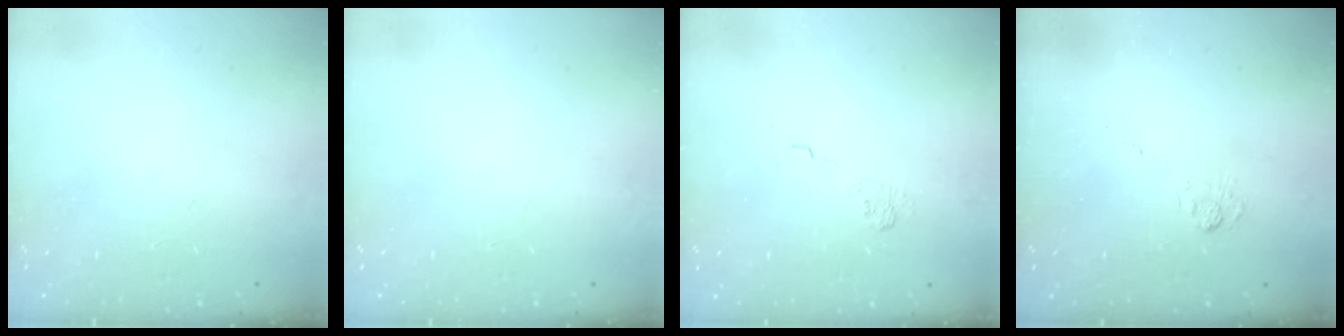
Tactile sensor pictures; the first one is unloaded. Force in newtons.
{"total": 0.0}
{"total": 5.2, "press": 5.1, "slide": 0.9}
{"total": 3.8, "press": 3.5, "slide": 1.6}